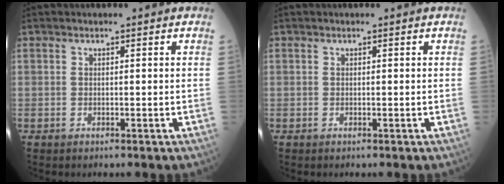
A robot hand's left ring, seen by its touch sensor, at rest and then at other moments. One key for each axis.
{"total": 0.0}